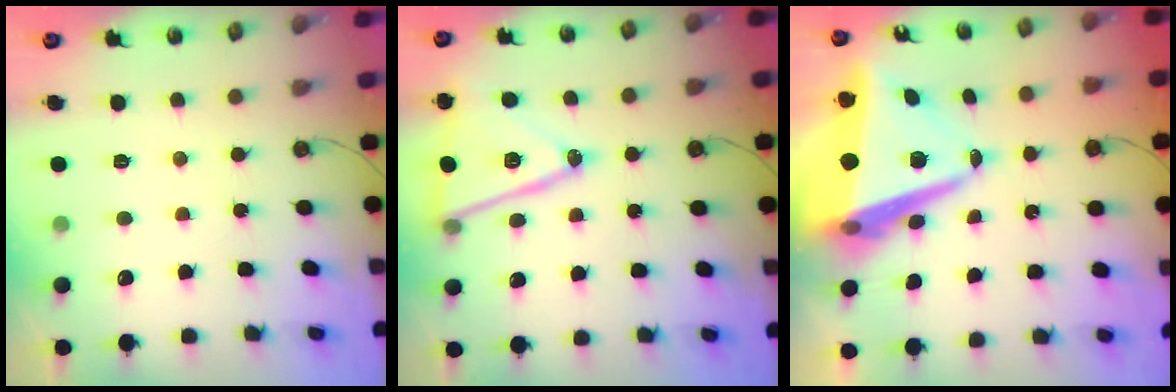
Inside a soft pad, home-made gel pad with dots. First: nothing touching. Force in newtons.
{"total": 16.2, "press": 15.8, "slide": 3.6}
{"total": 14.8, "press": 14.5, "slide": 3.0}